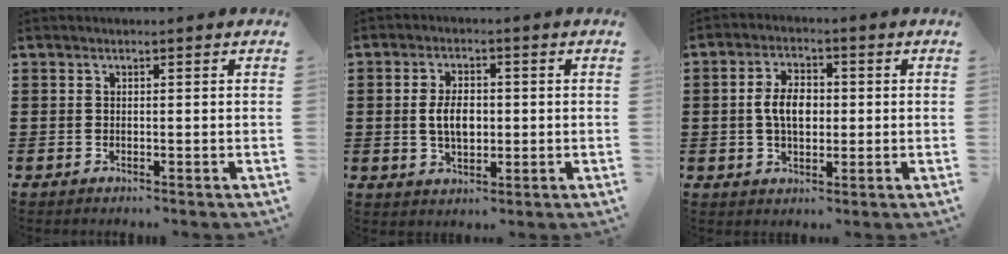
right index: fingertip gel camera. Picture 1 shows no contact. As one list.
[{"total": 5.0, "force": [0.0, 2.8, 4.1], "torque": [-0.074, -0.001, -0.008]}, {"total": 5.7, "force": [0.0, 3.4, 4.5], "torque": [-0.090, 0.006, -0.005]}]